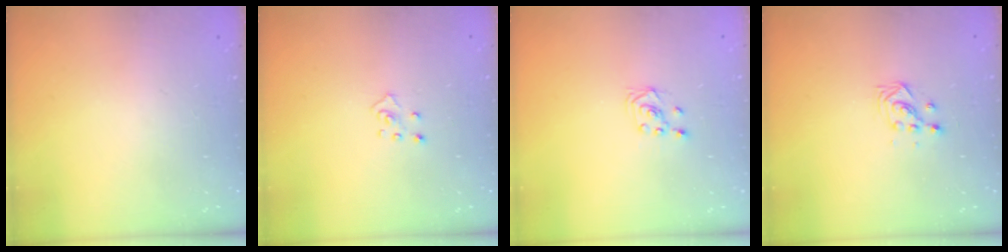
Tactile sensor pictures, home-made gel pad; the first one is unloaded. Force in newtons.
{"total": 2.7, "press": 2.7, "slide": 0.2}
{"total": 2.3, "press": 2.2, "slide": 0.6}
{"total": 2.9, "press": 2.9, "slide": 0.4}